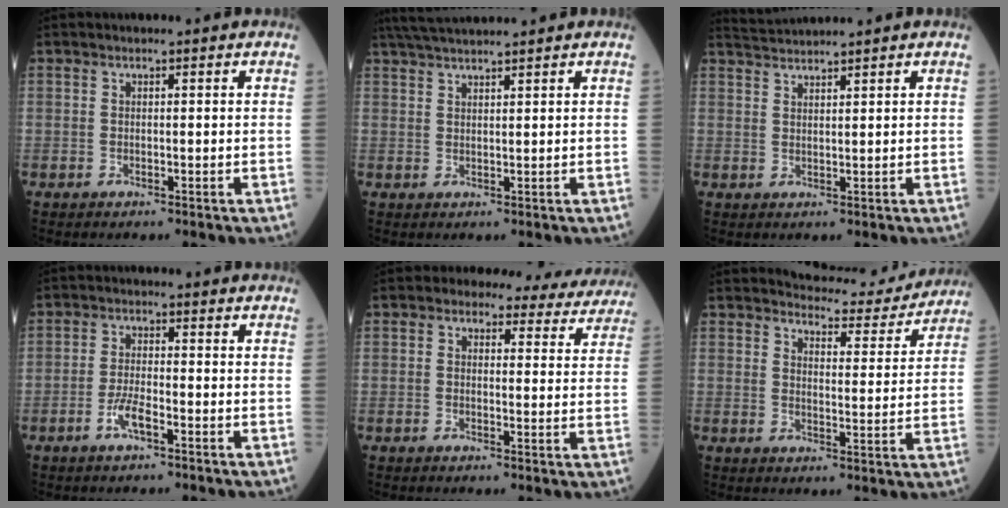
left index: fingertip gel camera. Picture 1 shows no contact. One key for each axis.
{"total": 7.2, "fx": 6.6, "fy": -0.5, "fz": 2.9, "tx": -0.053, "ty": 0.033, "tz": 0.112}
{"total": 3.9, "fx": 3.7, "fy": -1.1, "fz": 0.4, "tx": -0.012, "ty": 0.020, "tz": 0.073}
{"total": 3.3, "fx": -1.8, "fy": 0.6, "fz": 2.7, "tx": -0.061, "ty": -0.002, "tz": -0.037}
{"total": 11.3, "fx": 10.4, "fy": 4.1, "fz": 1.4, "tx": 0.020, "ty": -0.005, "tz": 0.088}
{"total": 10.3, "fx": 10.1, "fy": 1.7, "fz": 0.9, "tx": -0.008, "ty": -0.018, "tz": 0.121}